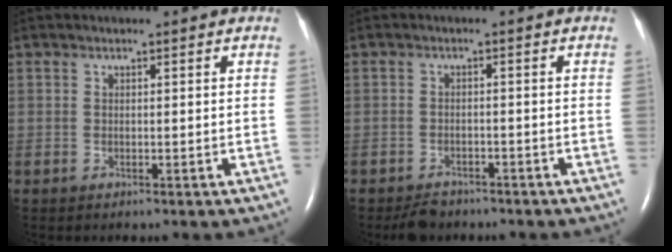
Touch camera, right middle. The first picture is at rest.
{"total": 3.3, "force": [-2.9, 1.6, 0.7], "torque": [-0.022, -0.002, -0.044]}